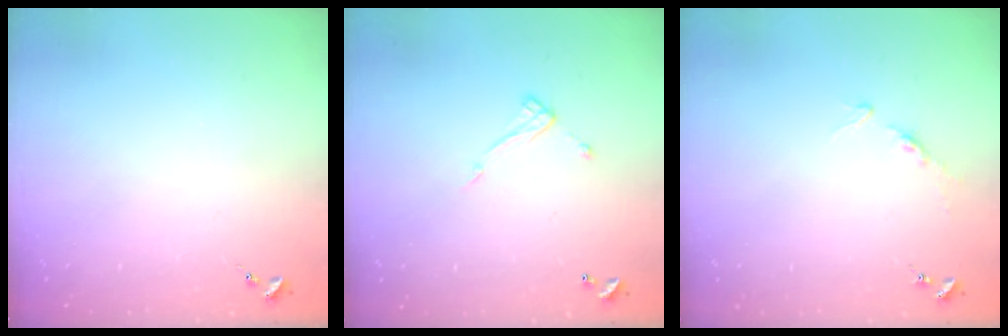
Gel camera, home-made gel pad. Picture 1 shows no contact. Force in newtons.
{"total": 8.2, "press": 8.1, "slide": 0.4}
{"total": 4.9, "press": 4.8, "slide": 0.6}